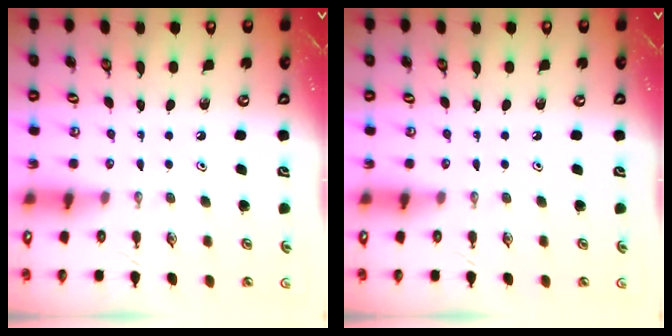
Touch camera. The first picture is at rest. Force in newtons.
{"total": 0.0}